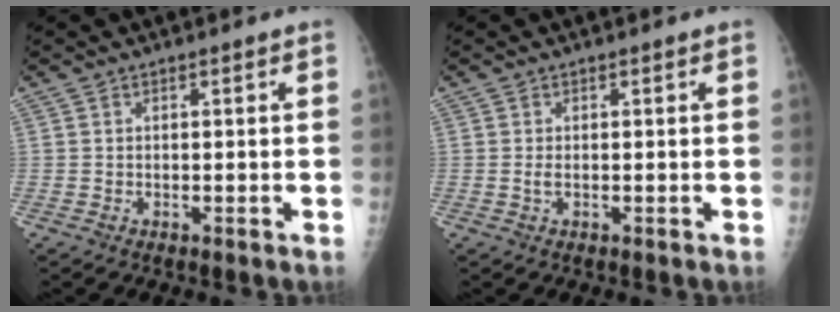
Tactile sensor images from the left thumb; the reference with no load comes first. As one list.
[{"total": 1.0, "force": [0.0, 0.4, 0.9], "torque": [-0.022, -0.003, 0.001]}]